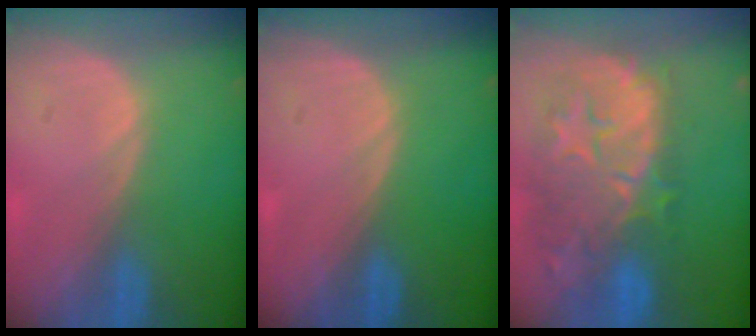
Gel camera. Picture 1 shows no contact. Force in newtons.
{"total": 0.0}
{"total": 12.4, "press": 11.2, "slide": 5.3}